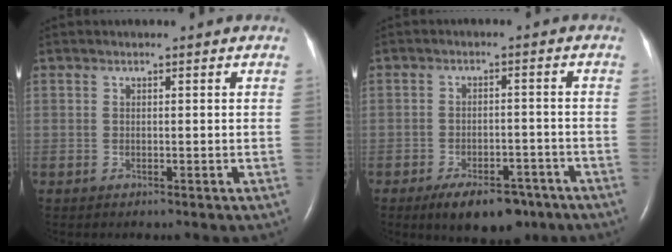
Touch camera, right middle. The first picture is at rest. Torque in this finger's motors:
{"motor_torque": [0.81, -0.80, 0.13, 0.04]}